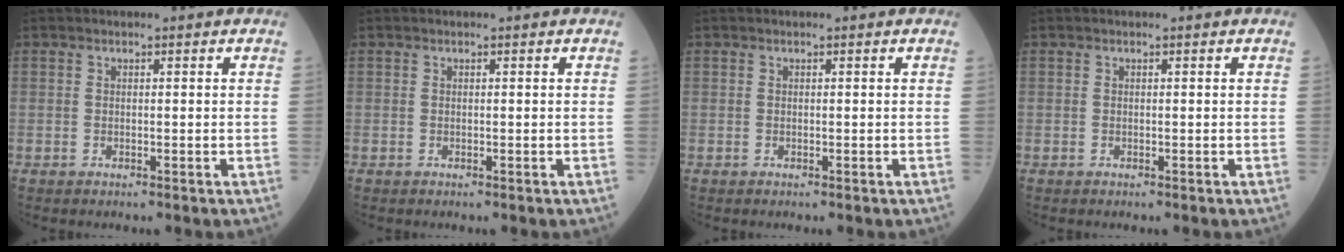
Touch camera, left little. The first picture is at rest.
{"total": 0.0}
{"total": 0.0}
{"total": 0.0}